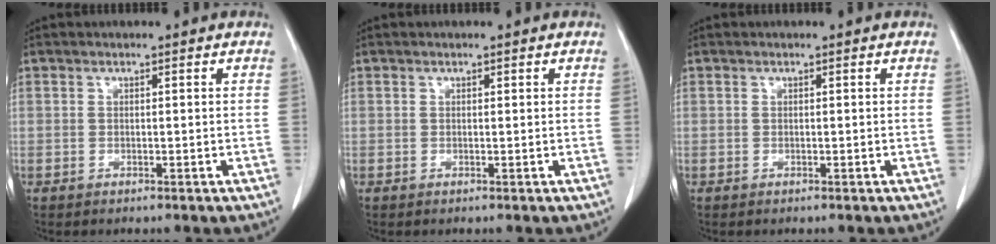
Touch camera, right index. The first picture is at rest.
{"total": 0.0}
{"total": 0.0}